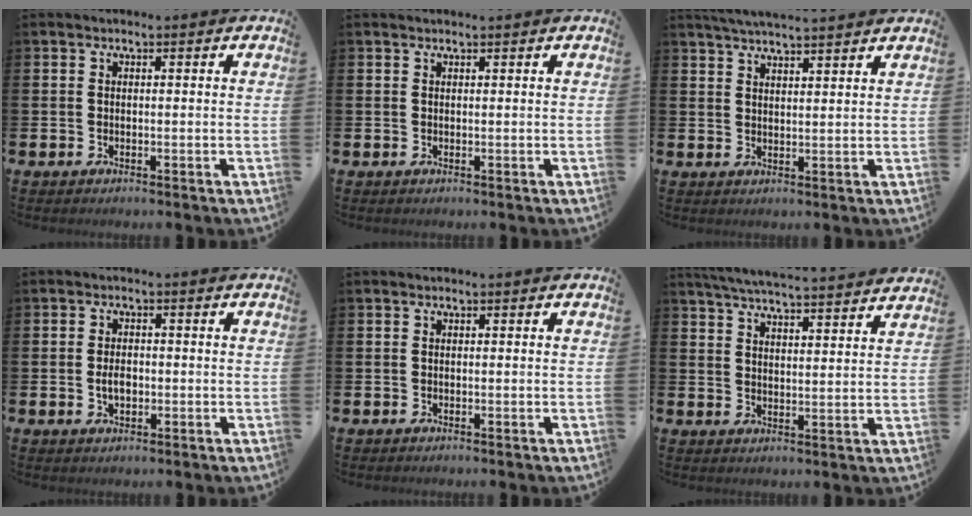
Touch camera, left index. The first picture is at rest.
{"total": 0.0}
{"total": 4.2, "force": [4.1, -0.3, 0.9], "torque": [-0.026, -0.013, 0.075]}
{"total": 2.6, "force": [-0.3, 1.6, 2.0], "torque": [-0.028, 0.001, -0.008]}
{"total": 0.0}
{"total": 5.9, "force": [5.8, -0.1, 1.2], "torque": [-0.041, -0.037, 0.102]}